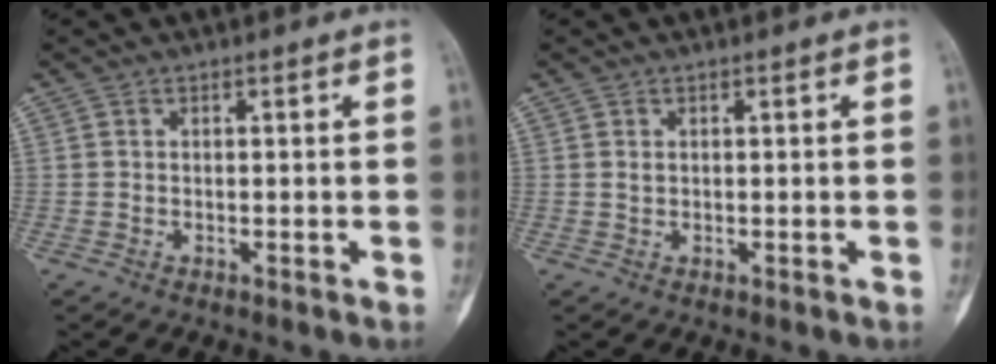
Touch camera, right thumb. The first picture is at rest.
{"total": 0.6, "force": [0.2, 0.4, 0.4], "torque": [-0.007, 0.002, 0.005]}